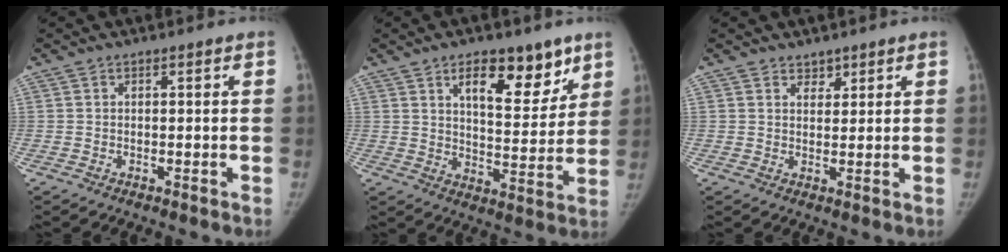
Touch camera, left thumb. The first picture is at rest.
{"total": 13.1, "force": [7.8, 5.8, 8.7], "torque": [-0.085, -0.048, 0.123]}
{"total": 2.2, "force": [1.7, 1.3, 0.3], "torque": [0.013, -0.011, 0.024]}